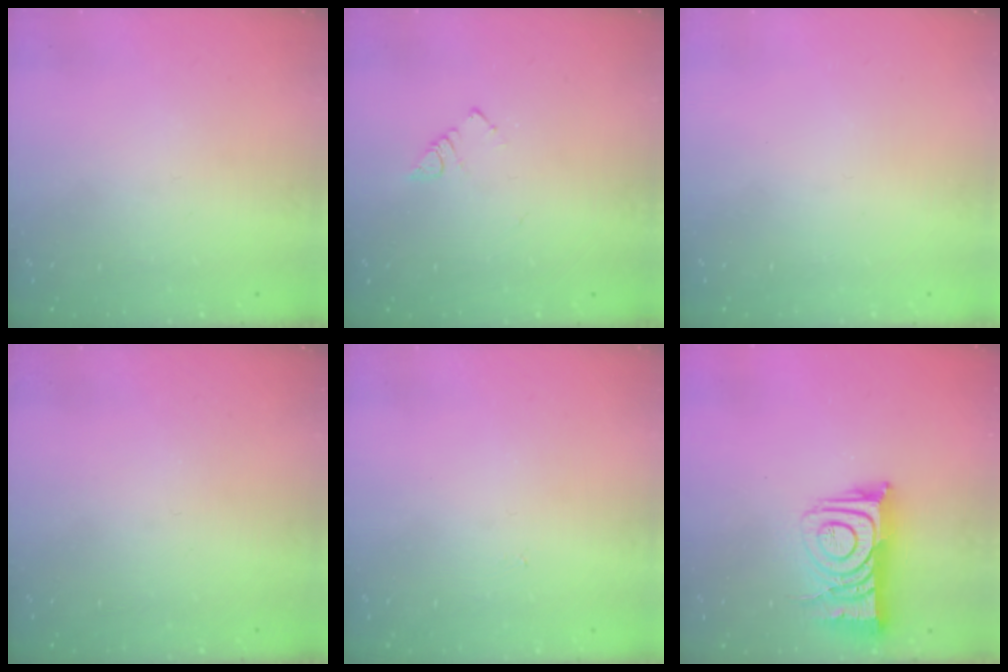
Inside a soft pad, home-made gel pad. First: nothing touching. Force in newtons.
{"total": 2.7, "press": 2.7, "slide": 0.4}
{"total": 1.8, "press": 1.7, "slide": 0.1}
{"total": 0.0}
{"total": 3.1, "press": 3.1, "slide": 0.4}
{"total": 10.9, "press": 10.9, "slide": 1.1}